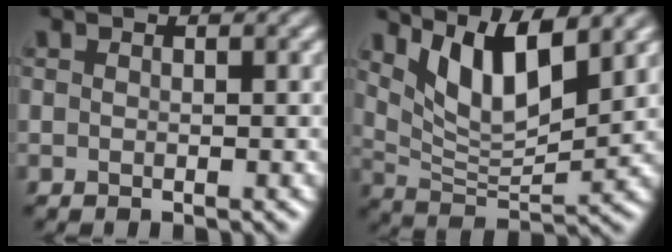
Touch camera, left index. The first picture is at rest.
{"total": 7.2, "force": [4.1, 2.4, 5.4], "torque": [-0.103, -0.010, 0.078]}